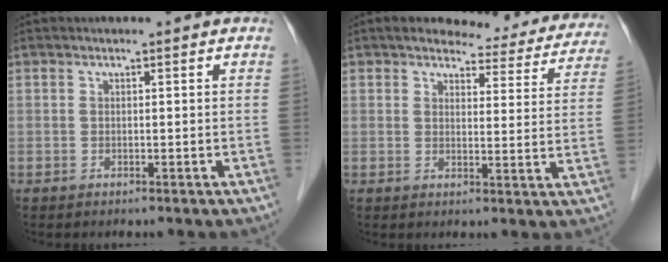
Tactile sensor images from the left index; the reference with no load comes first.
{"total": 12.4, "force": [11.2, 4.0, 3.5], "torque": [-0.012, -0.010, 0.108]}